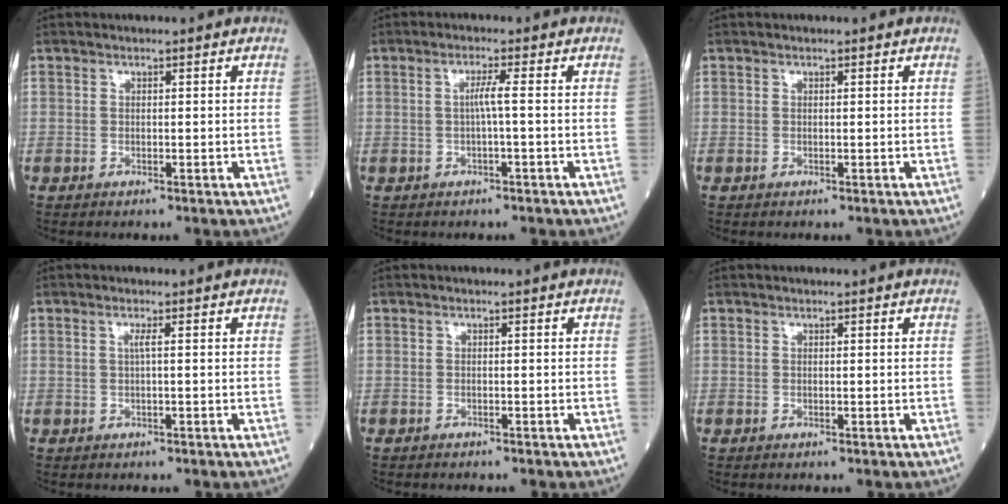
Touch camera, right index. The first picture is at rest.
{"total": 2.1, "force": [-0.2, -0.4, 2.0], "torque": [-0.037, 0.002, -0.005]}
{"total": 0.0}
{"total": 0.9, "force": [0.0, -0.2, 0.9], "torque": [-0.016, 0.002, 0.000]}
{"total": 0.8, "force": [-0.7, 0.2, 0.3], "torque": [-0.010, -0.001, -0.010]}
{"total": 0.0}